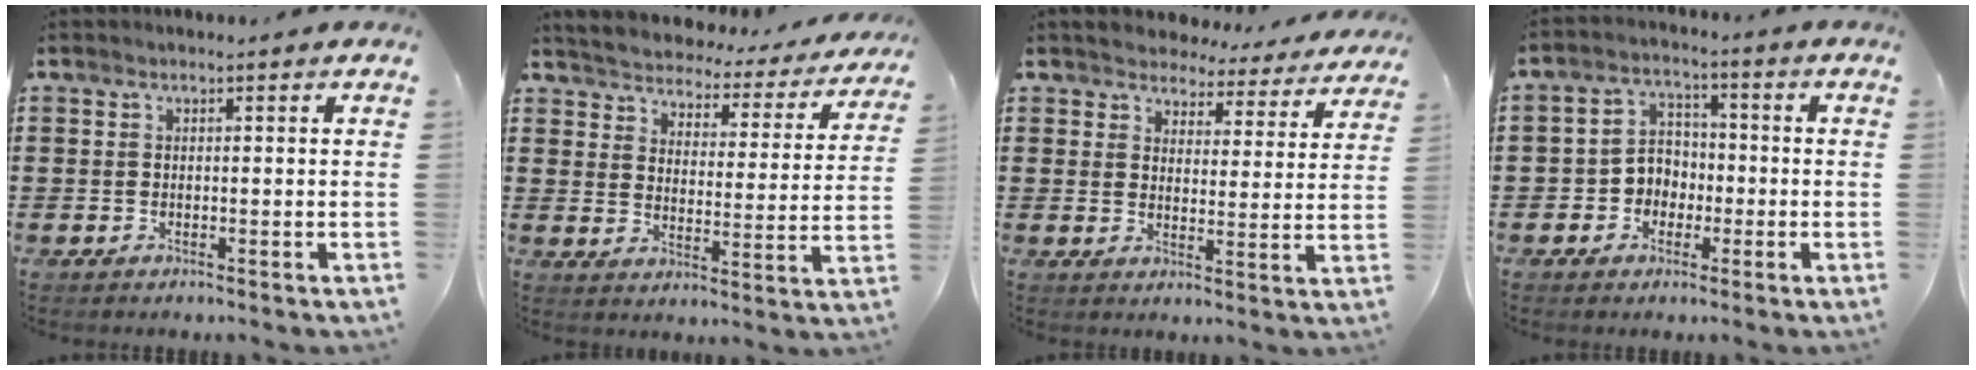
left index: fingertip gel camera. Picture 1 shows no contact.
{"total": 2.8, "force": [2.8, 0.1, -0.3], "torque": [-0.017, -0.033, 0.038]}
{"total": 4.2, "force": [4.1, 0.8, -0.1], "torque": [-0.016, -0.031, 0.068]}
{"total": 4.2, "force": [-1.9, 3.5, 1.3], "torque": [-0.037, 0.012, -0.041]}